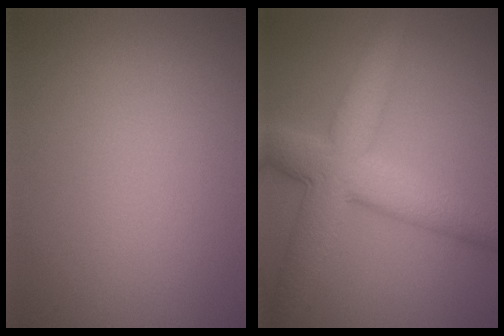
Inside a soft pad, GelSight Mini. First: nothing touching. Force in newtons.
{"total": 7.3, "press": 7.3, "slide": 0.2}